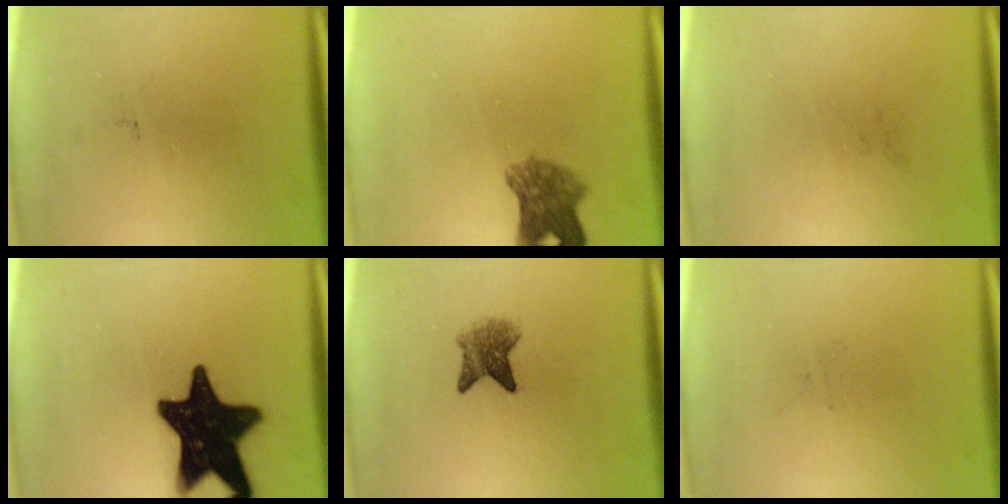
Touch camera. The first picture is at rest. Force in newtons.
{"total": 5.4}
{"total": 0.0}
{"total": 19.8}
{"total": 4.2}
{"total": 0.0}